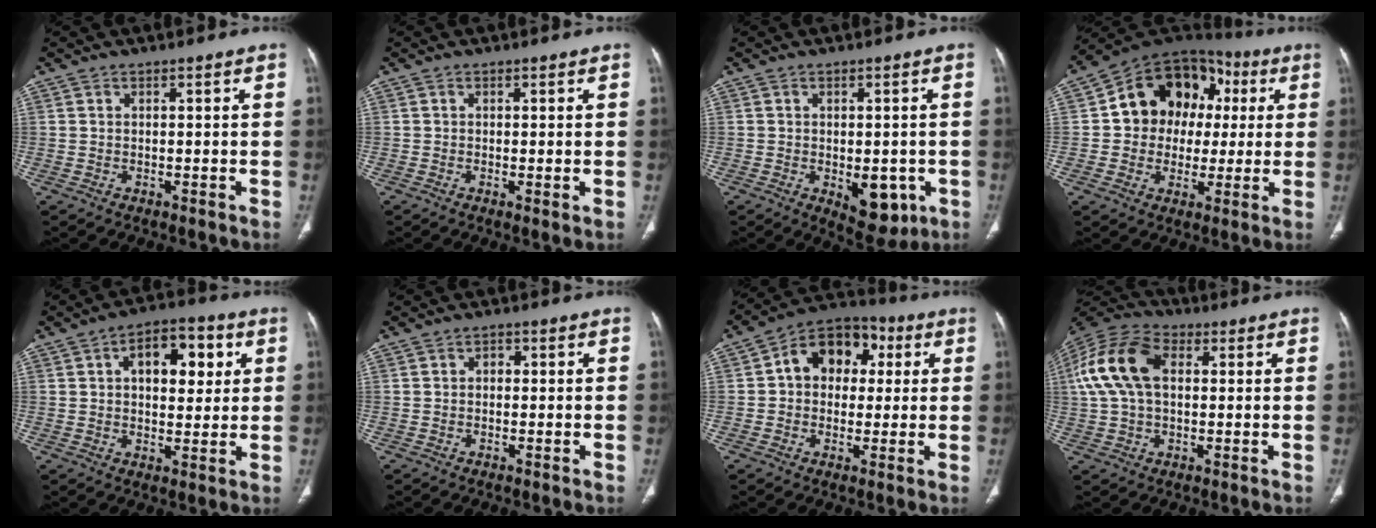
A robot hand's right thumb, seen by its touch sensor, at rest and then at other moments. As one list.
[{"total": 0.9, "force": [-0.1, 0.1, 0.9], "torque": [-0.020, -0.006, -0.005]}, {"total": 7.8, "force": [-2.3, 4.3, 6.1], "torque": [-0.050, -0.005, -0.016]}, {"total": 17.1, "force": [2.5, 14.0, 9.5], "torque": [-0.087, 0.032, 0.037]}, {"total": 11.7, "force": [3.4, 6.7, 9.0], "torque": [-0.087, 0.008, 0.048]}, {"total": 1.4, "force": [0.1, 1.1, 0.8], "torque": [-0.003, 0.006, 0.000]}, {"total": 10.9, "force": [2.2, 8.3, 6.7], "torque": [-0.062, 0.022, 0.022]}, {"total": 14.6, "force": [2.6, 9.2, 11.0], "torque": [-0.229, 0.030, 0.042]}]